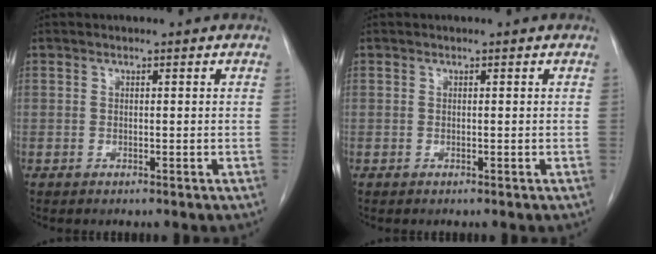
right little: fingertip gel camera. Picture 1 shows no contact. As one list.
[{"total": 0.0}]